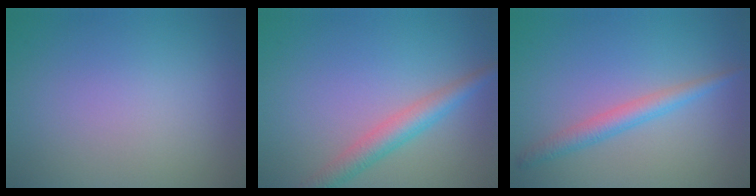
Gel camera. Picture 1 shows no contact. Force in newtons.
{"total": 3.4, "press": 3.4, "slide": 0.1}
{"total": 2.4, "press": 2.4, "slide": 0.0}